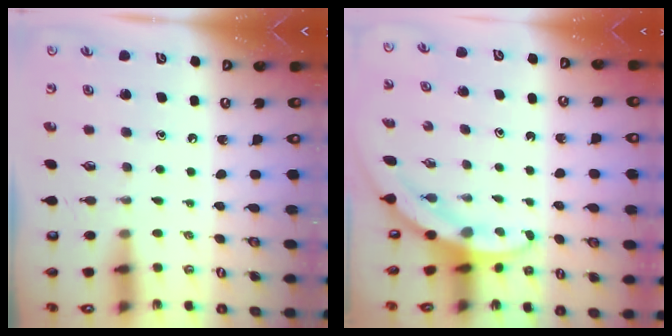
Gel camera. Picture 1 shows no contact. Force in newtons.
{"total": 3.4, "press": 3.4, "slide": 0.1}